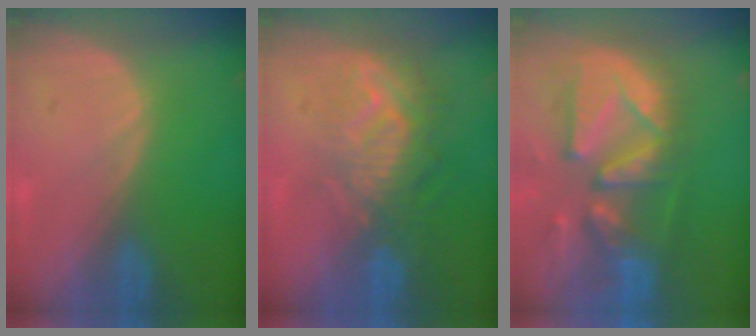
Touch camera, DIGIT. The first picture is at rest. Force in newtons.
{"total": 9.5, "press": 8.4, "slide": 4.4}
{"total": 13.3, "press": 11.5, "slide": 6.7}